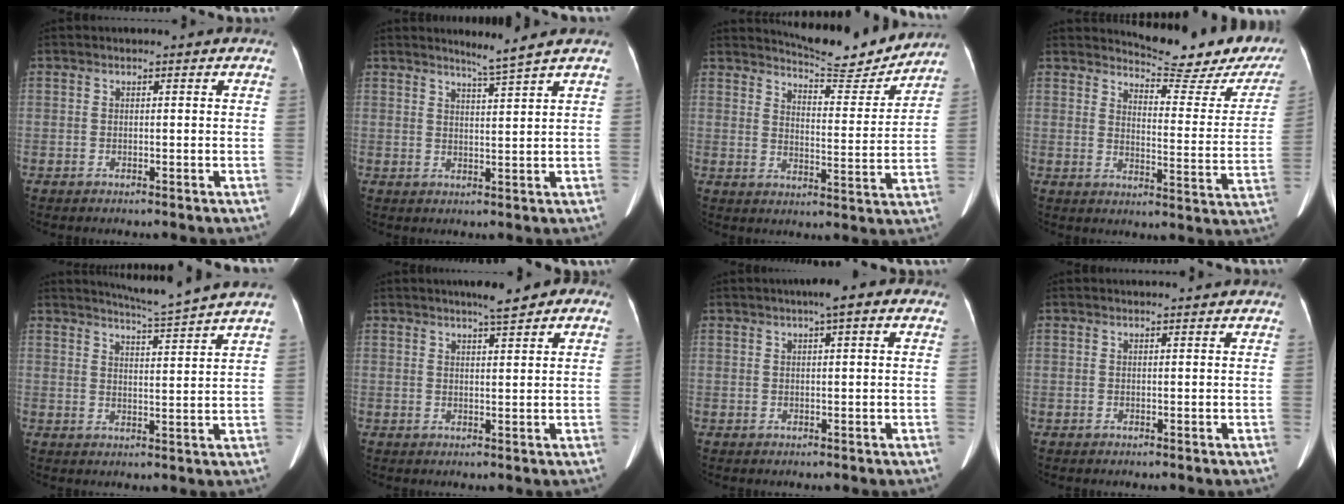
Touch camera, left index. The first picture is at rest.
{"total": 3.1, "force": [2.6, -1.5, 0.9], "torque": [-0.024, -0.016, 0.052]}
{"total": 11.7, "force": [11.4, 0.9, 2.4], "torque": [-0.040, -0.019, 0.153]}
{"total": 16.8, "force": [15.7, 2.5, 5.3], "torque": [-0.060, -0.077, 0.171]}
{"total": 7.5, "force": [6.9, -2.0, 2.1], "torque": [-0.043, -0.017, 0.103]}
{"total": 4.2, "force": [2.9, 0.7, 2.9], "torque": [-0.041, 0.012, 0.040]}
{"total": 3.4, "force": [1.7, 0.5, 2.9], "torque": [-0.045, 0.015, 0.020]}
{"total": 2.4, "force": [2.3, -0.1, 0.6], "torque": [-0.008, 0.017, 0.031]}